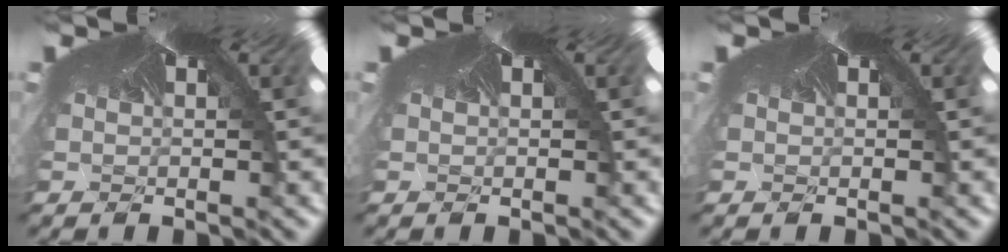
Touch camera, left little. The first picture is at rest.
{"total": 0.0}
{"total": 0.0}